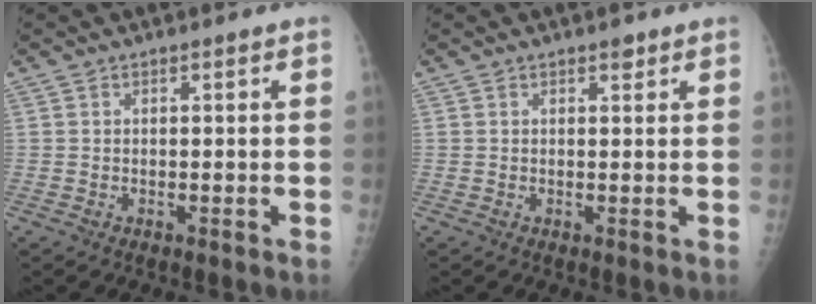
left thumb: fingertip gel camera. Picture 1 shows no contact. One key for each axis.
{"total": 1.4, "fx": 0.9, "fy": 0.7, "fz": 0.8, "tx": -0.004, "ty": -0.002, "tz": 0.010}